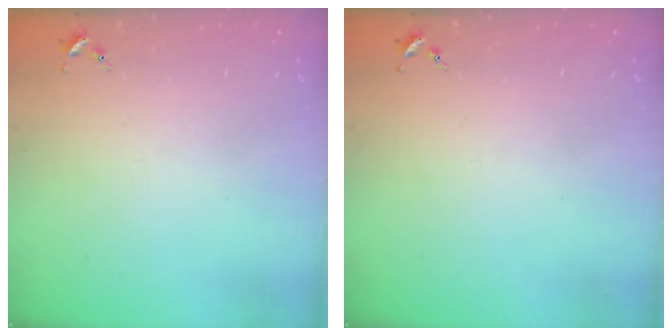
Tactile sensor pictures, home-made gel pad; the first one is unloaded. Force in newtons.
{"total": 0.0}